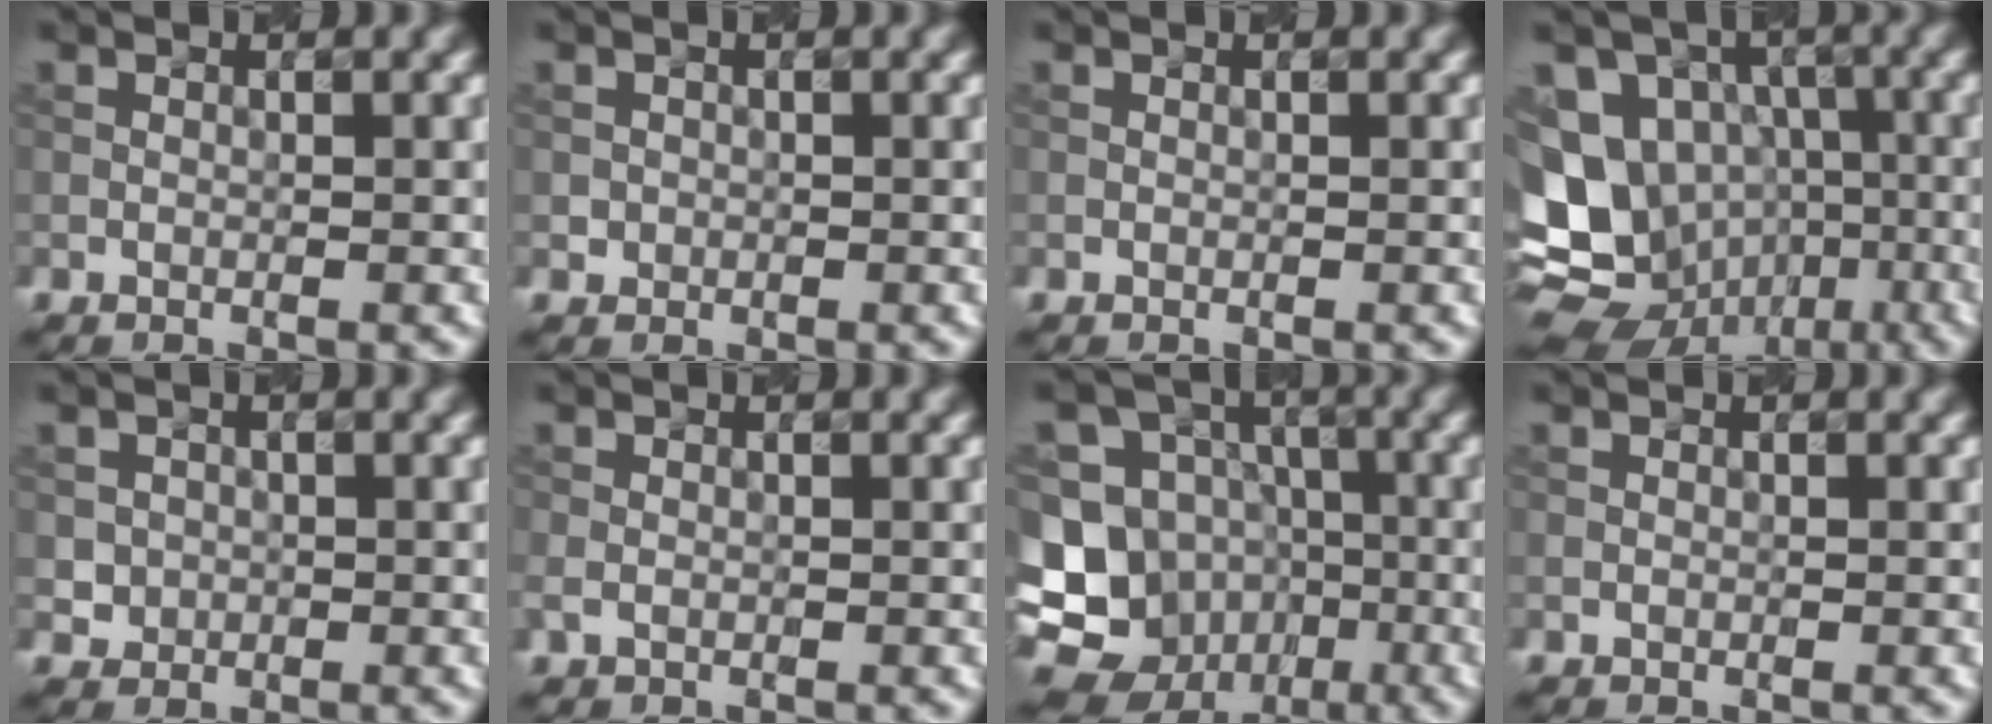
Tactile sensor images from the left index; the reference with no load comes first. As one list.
[{"total": 0.8, "force": [-0.1, 0.8, 0.1], "torque": [0.007, -0.003, -0.003]}, {"total": 0.0}, {"total": 12.5, "force": [-3.1, 10.9, 5.5], "torque": [-0.110, -0.005, -0.049]}, {"total": 1.5, "force": [0.0, 1.5, 0.2], "torque": [0.009, -0.005, 0.002]}, {"total": 1.2, "force": [-0.2, 0.9, 0.7], "torque": [-0.020, -0.002, -0.006]}, {"total": 18.0, "force": [-6.4, 16.1, 5.0], "torque": [-0.147, -0.021, -0.108]}, {"total": 0.0}]